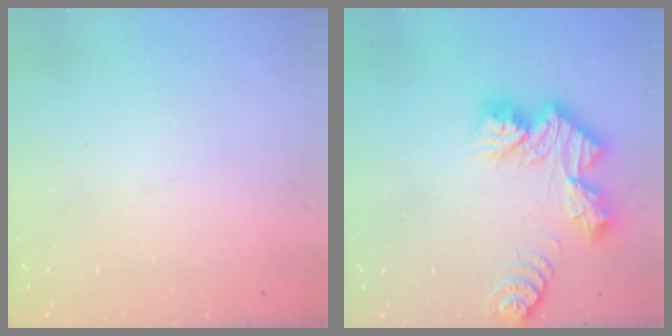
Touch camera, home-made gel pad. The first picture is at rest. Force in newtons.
{"total": 12.8, "press": 12.7, "slide": 1.1}